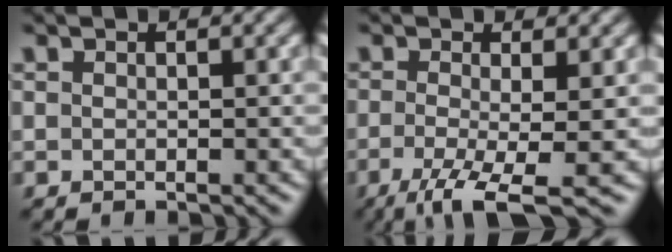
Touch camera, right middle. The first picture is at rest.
{"total": 5.7, "force": [-2.4, 1.2, 5.0], "torque": [-0.100, -0.015, -0.046]}